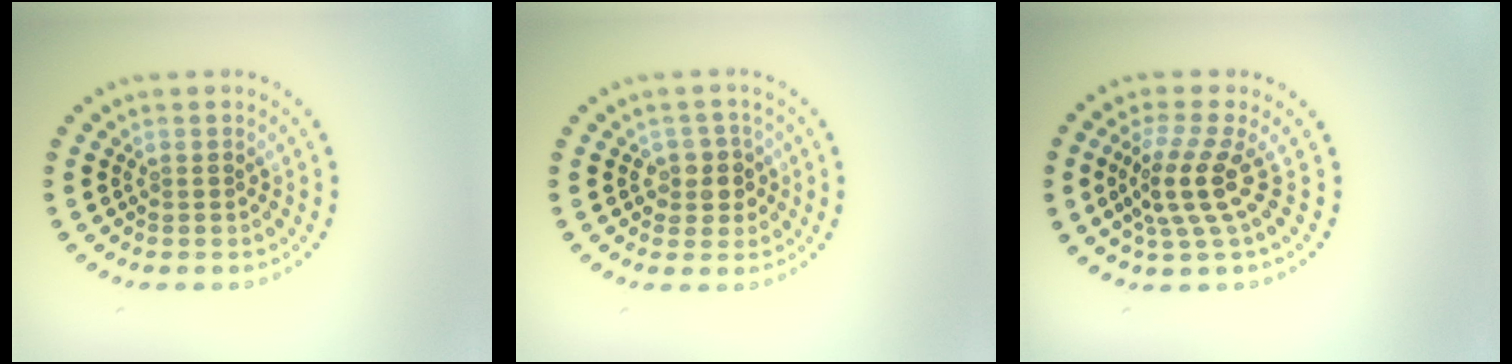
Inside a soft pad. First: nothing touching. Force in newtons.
{"total": 2.5, "press": 2.2, "slide": 1.0}
{"total": 3.6, "press": 2.7, "slide": 2.5}